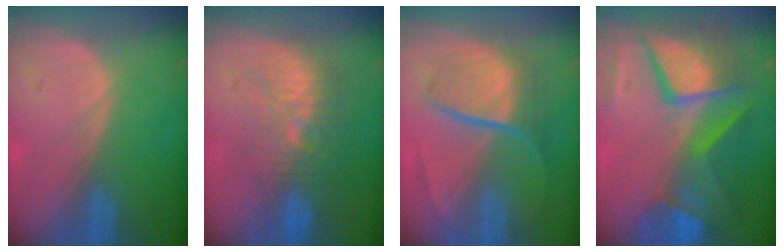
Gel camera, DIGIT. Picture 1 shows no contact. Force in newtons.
{"total": 9.5, "press": 9.0, "slide": 2.8}
{"total": 9.1, "press": 7.6, "slide": 4.9}
{"total": 11.7, "press": 11.7, "slide": 1.2}